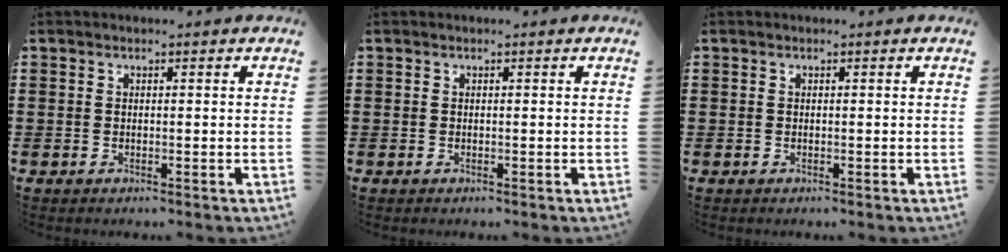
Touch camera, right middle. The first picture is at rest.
{"total": 0.0}
{"total": 0.0}